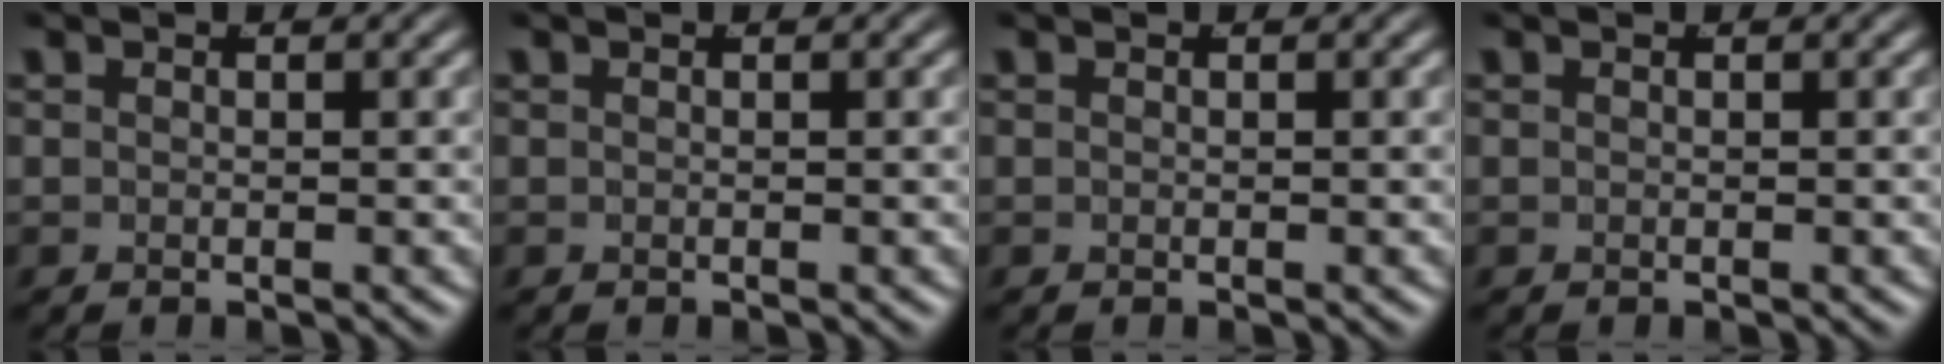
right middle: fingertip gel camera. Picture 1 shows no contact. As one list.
[{"total": 0.0}, {"total": 0.0}, {"total": 0.0}]